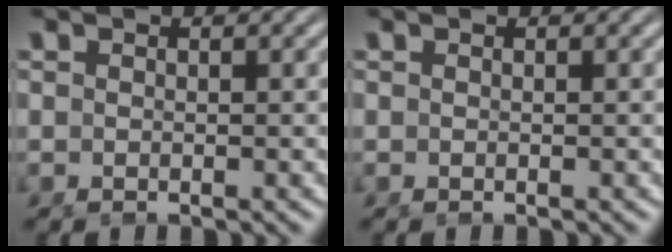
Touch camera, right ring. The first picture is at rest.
{"total": 0.0}